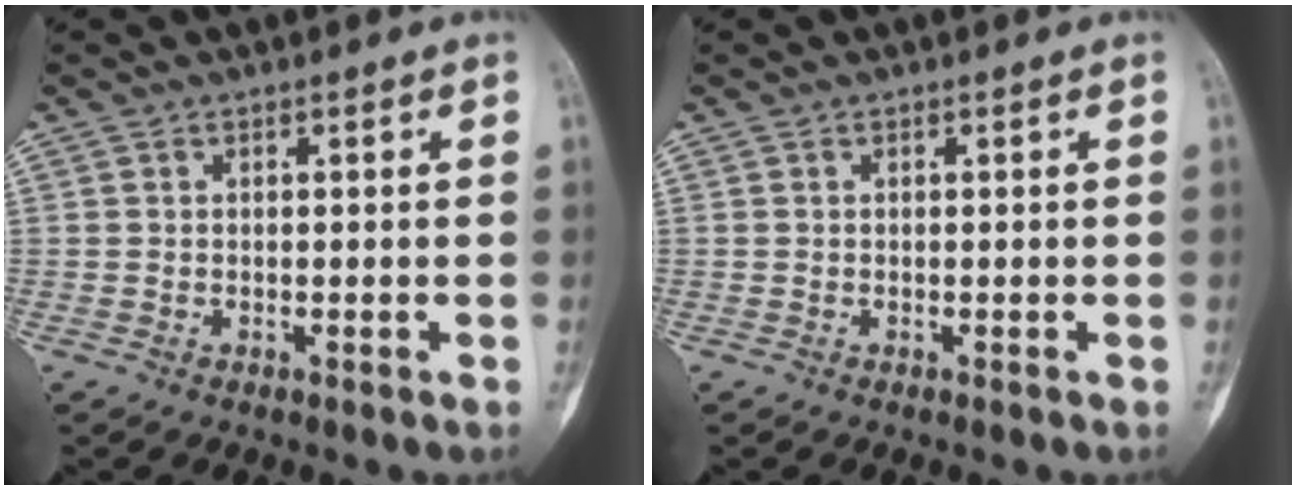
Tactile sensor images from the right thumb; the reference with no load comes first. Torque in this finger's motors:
{"motor_torque": [0.49, 0.07, 0.13, -0.22, 0.10]}